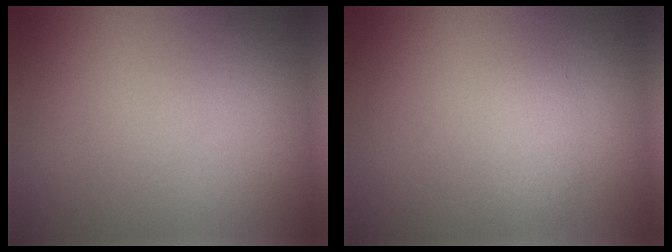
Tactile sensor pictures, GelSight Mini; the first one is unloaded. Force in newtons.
{"total": 1.3, "press": 1.3, "slide": 0.1}